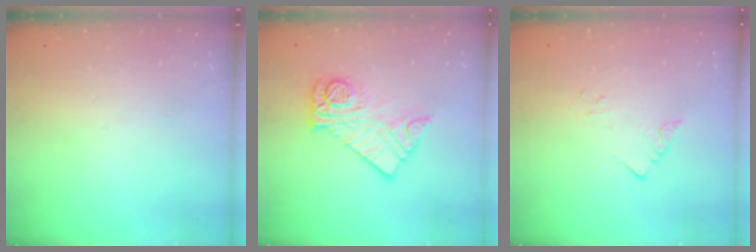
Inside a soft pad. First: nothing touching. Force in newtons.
{"total": 11.4, "press": 11.4, "slide": 1.0}
{"total": 2.9, "press": 2.9, "slide": 0.4}